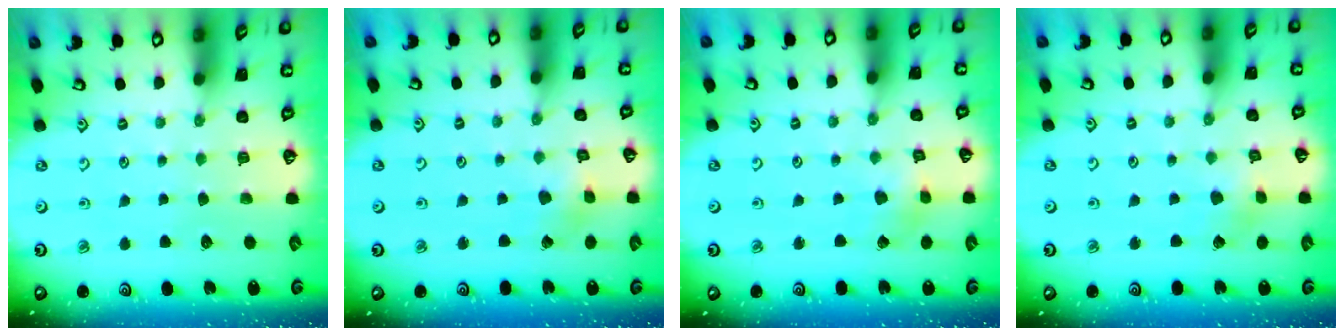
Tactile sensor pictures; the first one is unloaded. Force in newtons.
{"total": 2.2, "press": 2.2, "slide": 0.2}
{"total": 2.8, "press": 2.8, "slide": 0.3}
{"total": 2.5, "press": 2.5, "slide": 0.3}